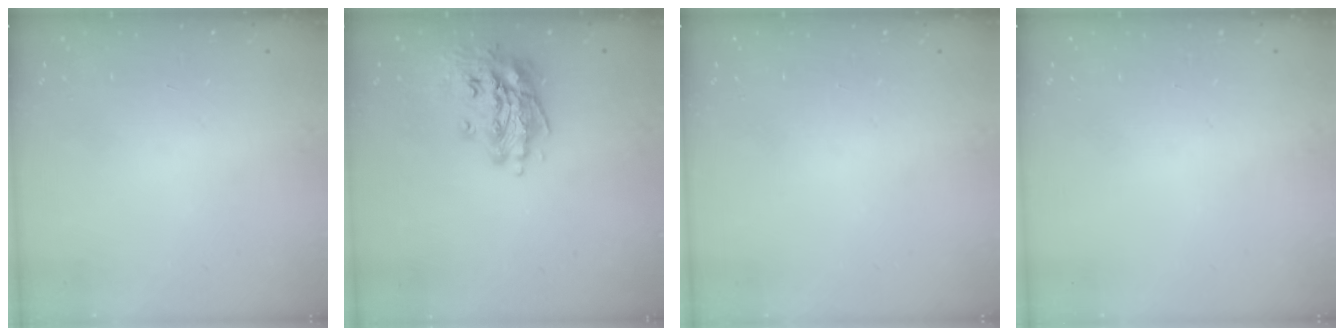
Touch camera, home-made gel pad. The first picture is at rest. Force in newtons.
{"total": 14.8, "press": 14.6, "slide": 2.5}
{"total": 0.0}
{"total": 0.0}